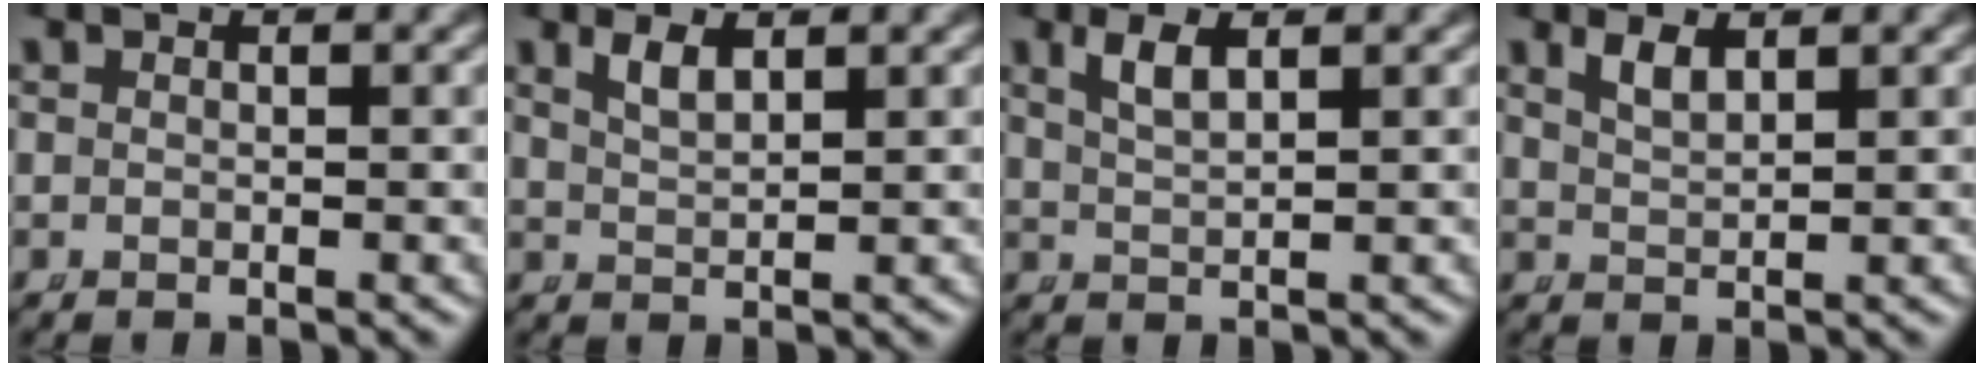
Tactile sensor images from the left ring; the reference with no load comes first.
{"total": 1.6, "force": [1.1, 0.1, 1.2], "torque": [-0.024, -0.006, 0.029]}
{"total": 1.9, "force": [1.1, 0.1, 1.6], "torque": [-0.033, -0.005, 0.031]}
{"total": 1.6, "force": [1.1, 0.1, 1.1], "torque": [-0.027, -0.008, 0.032]}